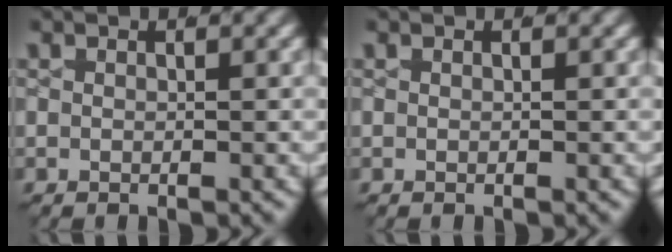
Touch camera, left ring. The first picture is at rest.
{"total": 0.0}